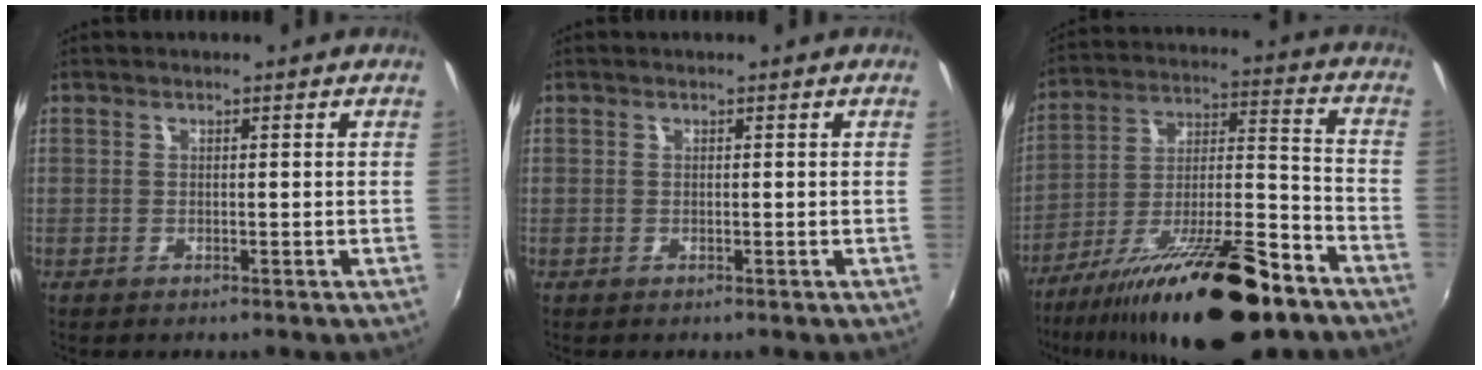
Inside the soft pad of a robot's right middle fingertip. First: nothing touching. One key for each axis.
{"total": 0.0}
{"total": 24.9, "fx": -17.0, "fy": 6.3, "fz": 17.1, "tx": -0.291, "ty": -0.031, "tz": -0.267}